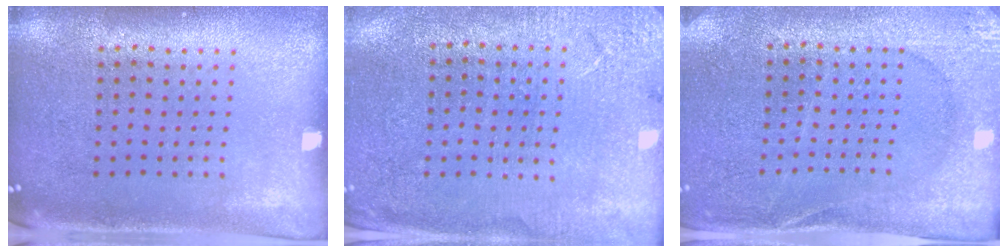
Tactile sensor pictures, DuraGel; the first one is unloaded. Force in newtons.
{"total": 2.5, "press": 2.5, "slide": 0.2}
{"total": 2.7, "press": 2.7, "slide": 0.2}